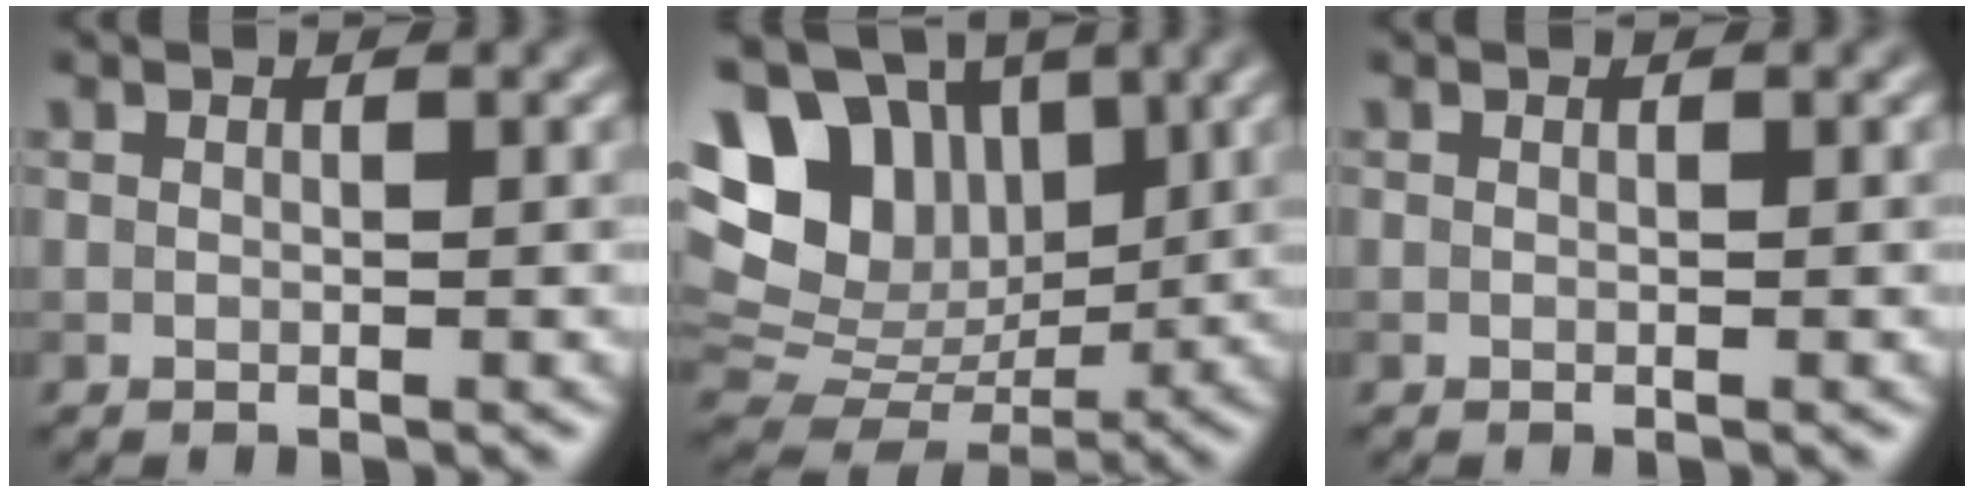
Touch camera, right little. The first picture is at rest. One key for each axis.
{"total": 14.4, "fx": 5.9, "fy": 10.6, "fz": 7.9, "tx": -0.168, "ty": 0.044, "tz": 0.096}
{"total": 0.0}